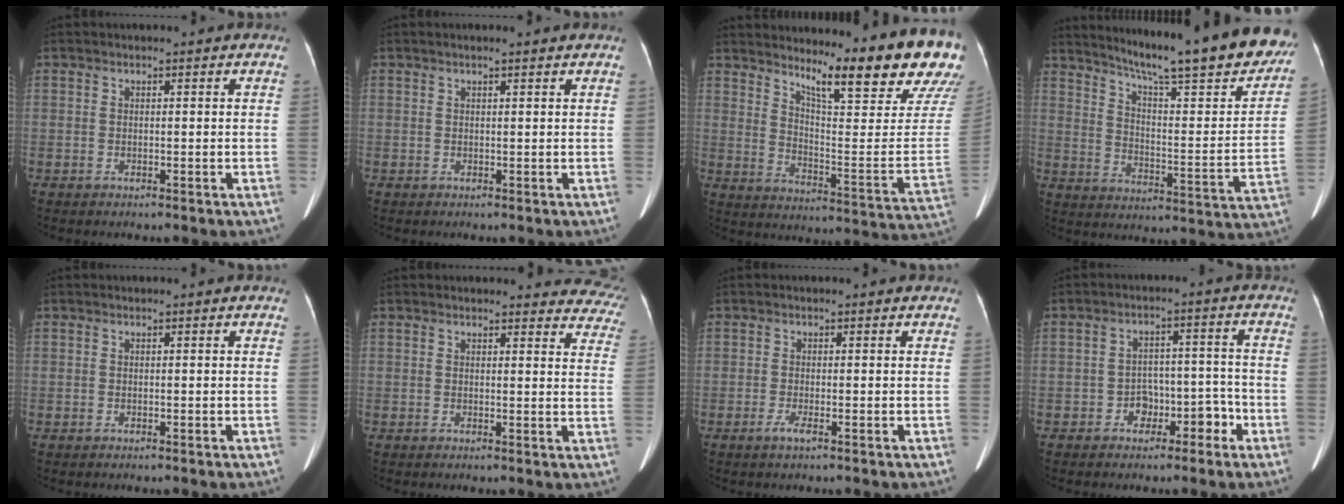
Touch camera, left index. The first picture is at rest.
{"total": 1.1, "force": [0.9, 0.3, 0.5], "torque": [-0.010, 0.023, 0.015]}
{"total": 21.9, "force": [18.0, 0.9, 12.4], "torque": [-0.179, -0.099, 0.231]}
{"total": 27.5, "force": [23.3, 2.3, 14.4], "torque": [-0.214, -0.075, 0.300]}
{"total": 0.0}
{"total": 13.9, "force": [13.3, 3.6, 1.4], "torque": [0.040, -0.056, 0.102]}
{"total": 1.3, "force": [-0.6, 0.1, 1.2], "torque": [-0.023, -0.002, -0.012]}
{"total": 5.0, "force": [-2.8, 3.2, 2.5], "torque": [-0.026, 0.033, -0.040]}